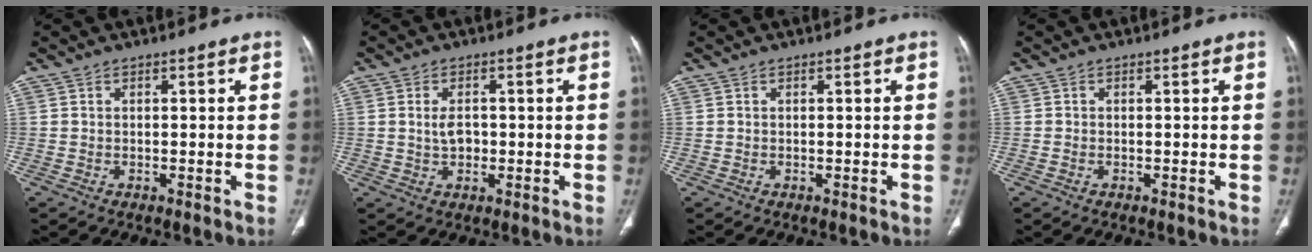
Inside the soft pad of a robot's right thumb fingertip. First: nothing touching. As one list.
[{"total": 3.3, "force": [0.1, 2.2, 2.4], "torque": [-0.040, 0.004, 0.004]}, {"total": 0.0}, {"total": 0.0}]